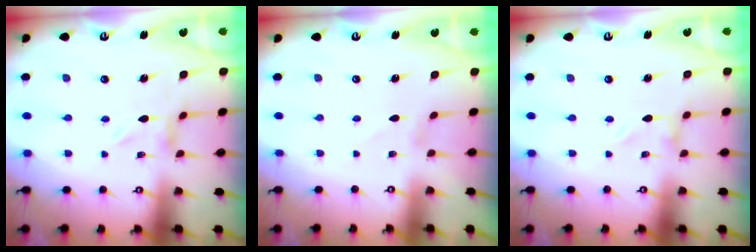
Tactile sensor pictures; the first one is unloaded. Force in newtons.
{"total": 1.2, "press": 1.2, "slide": 0.1}
{"total": 0.0}